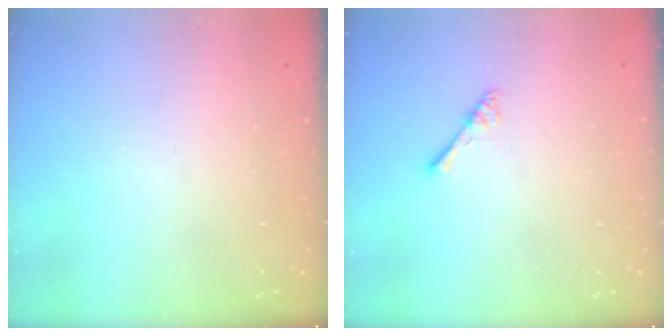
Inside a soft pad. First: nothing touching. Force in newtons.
{"total": 2.5, "press": 2.5, "slide": 0.4}